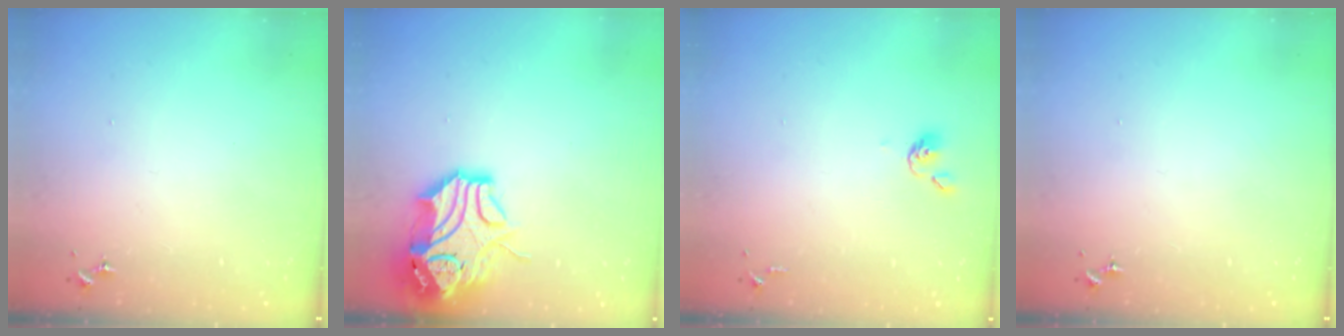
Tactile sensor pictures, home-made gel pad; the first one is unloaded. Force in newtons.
{"total": 15.5, "press": 15.3, "slide": 2.3}
{"total": 3.8, "press": 3.7, "slide": 0.8}
{"total": 0.0}